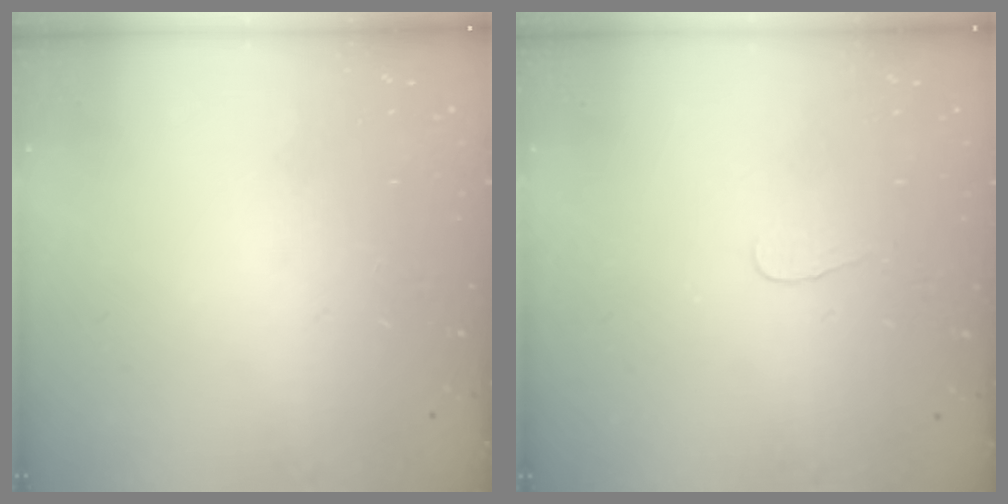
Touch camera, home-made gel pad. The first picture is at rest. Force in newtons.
{"total": 2.8, "press": 2.7, "slide": 0.3}